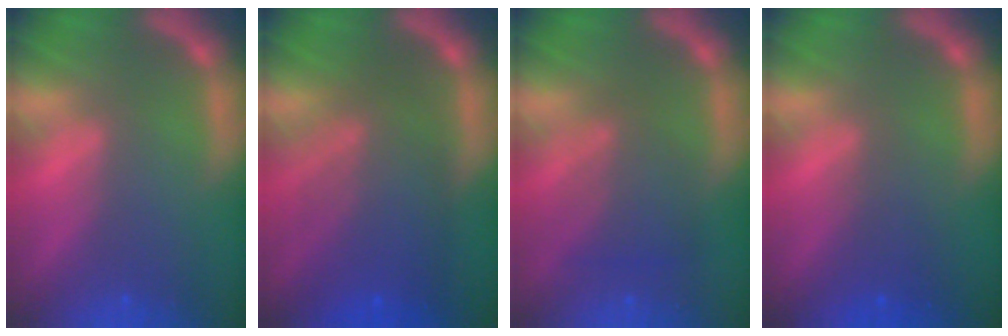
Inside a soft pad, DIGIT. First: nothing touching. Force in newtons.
{"total": 8.0}
{"total": 4.0}
{"total": 2.0}